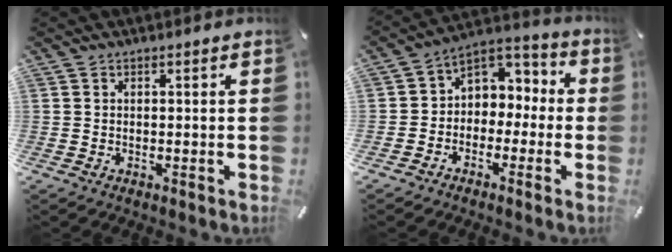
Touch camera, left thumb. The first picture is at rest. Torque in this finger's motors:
{"motor_torque": [0.31, 0.35, 0.17, 0.15, 0.06]}